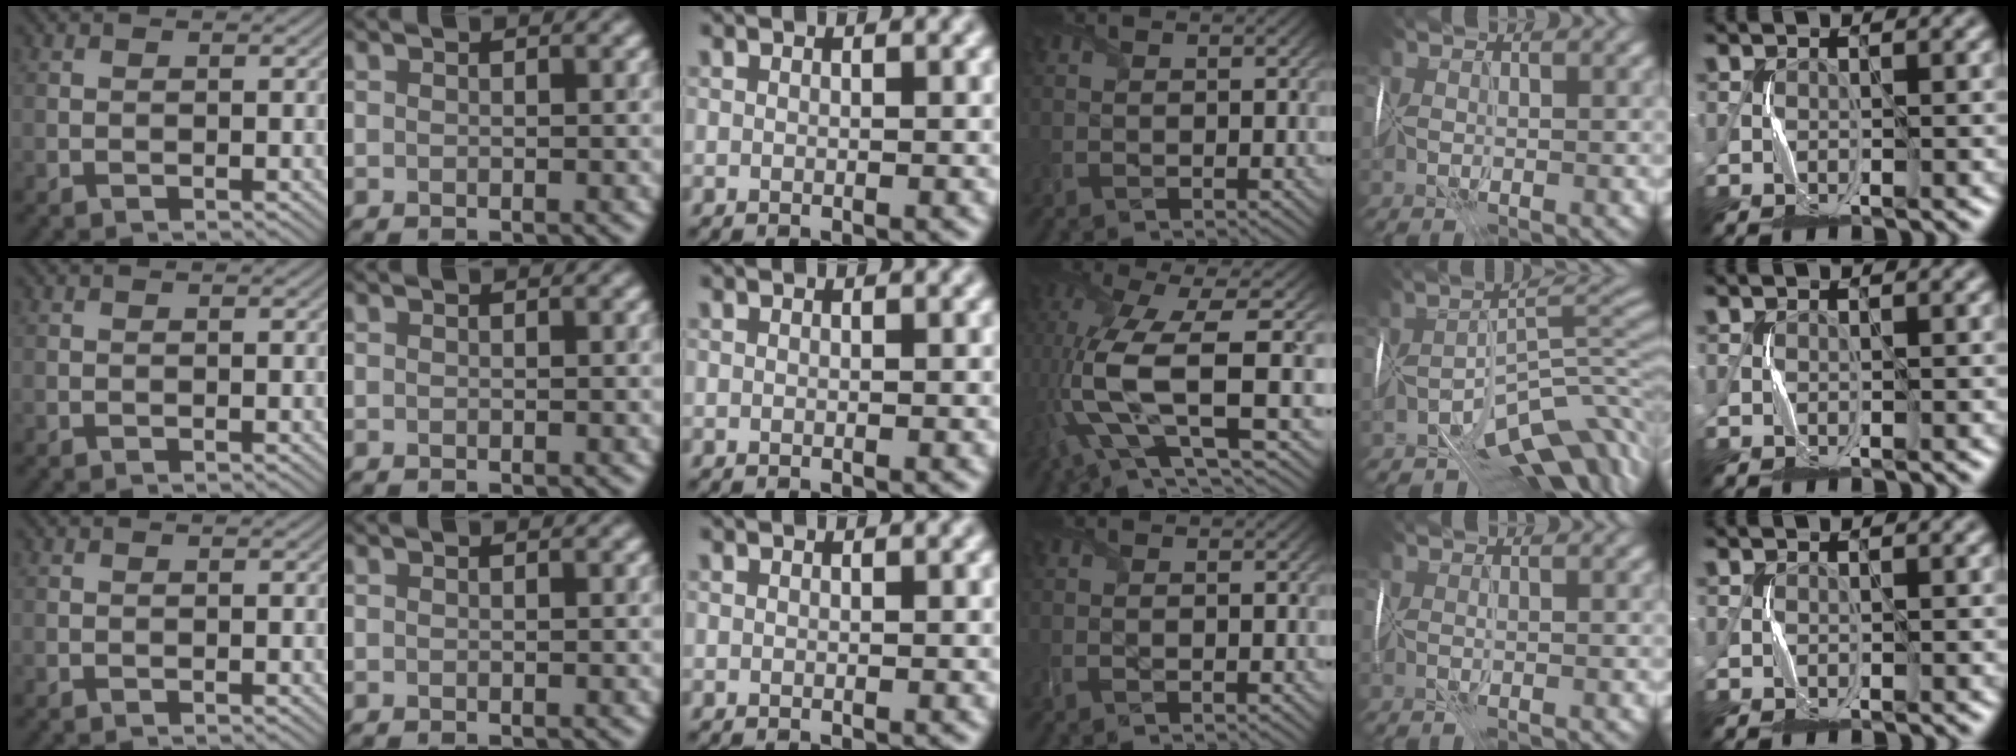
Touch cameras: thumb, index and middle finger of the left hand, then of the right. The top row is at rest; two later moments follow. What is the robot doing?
{"motion": "wrap", "object": "plastic wrap"}